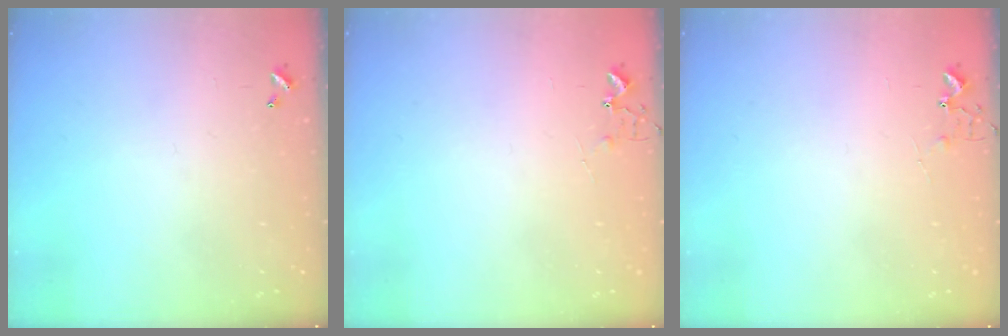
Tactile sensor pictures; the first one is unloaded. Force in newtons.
{"total": 5.4, "press": 5.4, "slide": 0.7}
{"total": 5.4, "press": 5.4, "slide": 0.7}